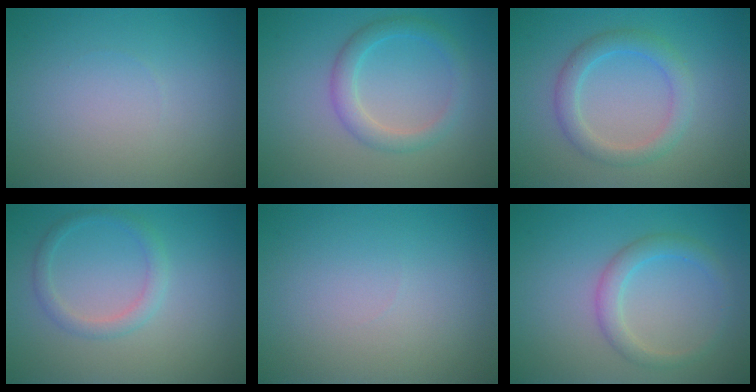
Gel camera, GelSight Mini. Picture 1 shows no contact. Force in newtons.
{"total": 2.6, "press": 2.6, "slide": 0.1}
{"total": 2.9, "press": 2.9, "slide": 0.2}
{"total": 1.9, "press": 1.8, "slide": 0.1}
{"total": 0.0}
{"total": 2.4, "press": 2.4, "slide": 0.1}